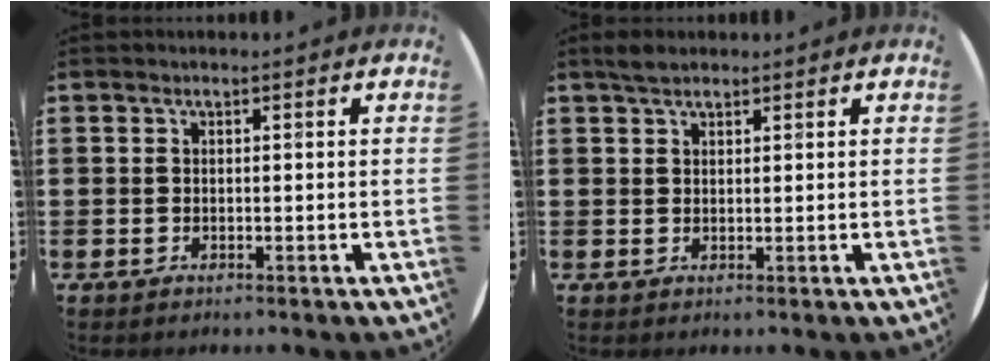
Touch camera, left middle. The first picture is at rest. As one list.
[{"total": 1.9, "force": [1.7, 0.7, 0.7], "torque": [-0.009, 0.003, 0.029]}]